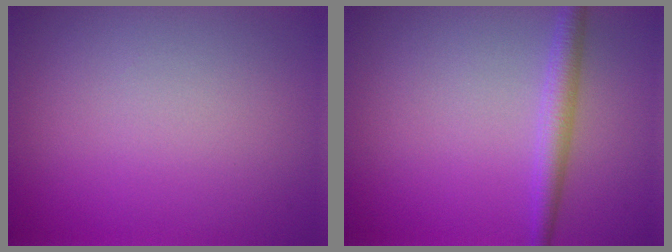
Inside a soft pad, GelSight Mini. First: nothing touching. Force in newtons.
{"total": 2.4, "press": 2.4, "slide": 0.0}